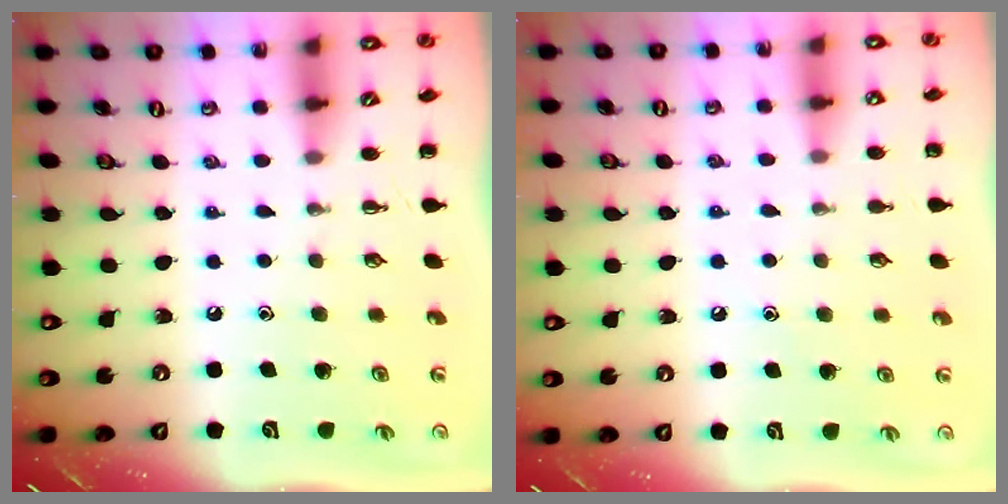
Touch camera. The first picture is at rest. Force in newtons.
{"total": 5.9, "press": 5.6, "slide": 1.7}